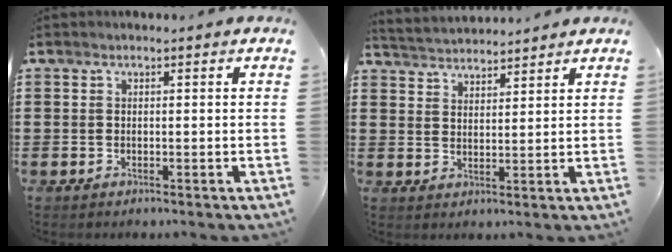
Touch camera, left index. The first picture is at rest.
{"total": 3.1, "force": [3.1, 0.2, -0.4], "torque": [-0.005, -0.012, 0.055]}